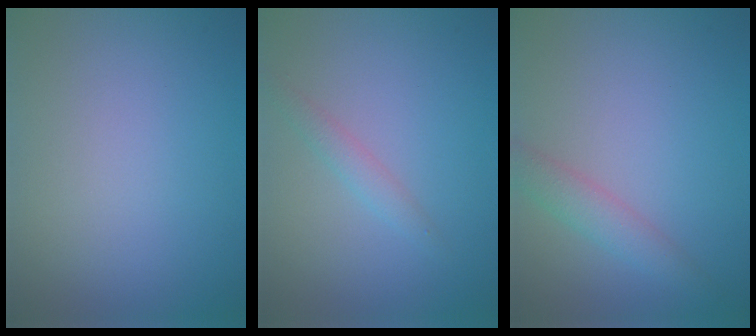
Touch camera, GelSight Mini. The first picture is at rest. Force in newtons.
{"total": 1.4, "press": 1.4, "slide": 0.0}
{"total": 2.2, "press": 2.2, "slide": 0.1}